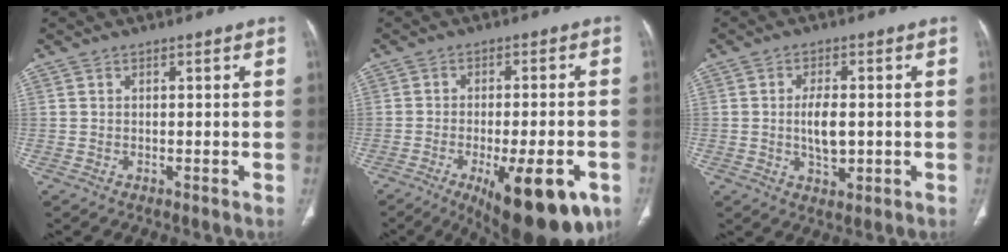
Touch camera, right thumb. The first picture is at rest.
{"total": 18.2, "force": [-8.5, 6.2, 14.9], "torque": [-0.160, 0.012, -0.109]}
{"total": 5.8, "force": [-0.3, 3.0, 5.0], "torque": [-0.082, -0.005, -0.003]}